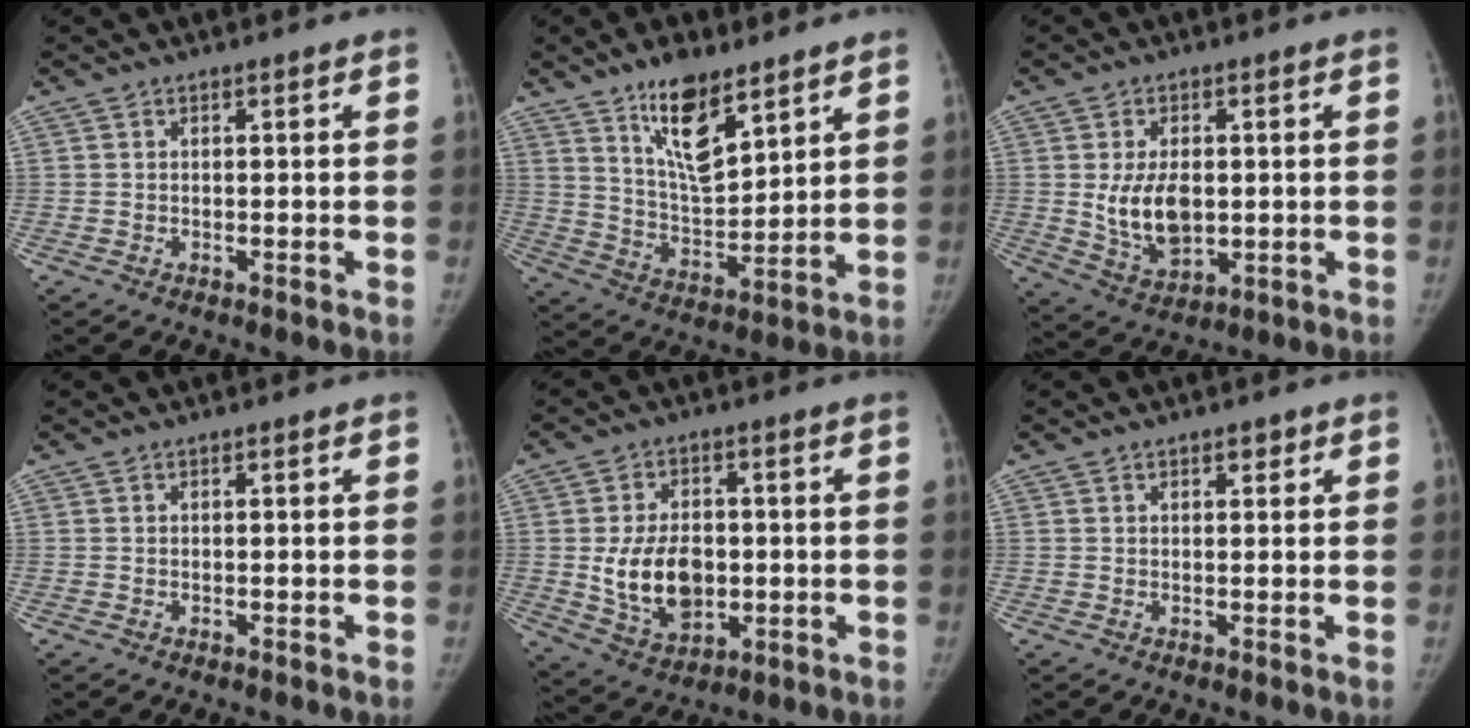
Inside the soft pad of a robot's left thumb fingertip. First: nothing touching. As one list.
[{"total": 13.0, "force": [8.3, 5.0, 8.6], "torque": [-0.123, -0.060, 0.154]}, {"total": 9.8, "force": [0.4, 6.1, 7.7], "torque": [-0.120, -0.012, 0.020]}, {"total": 0.0}, {"total": 12.4, "force": [-0.7, 8.5, 9.0], "torque": [-0.129, -0.004, 0.002]}, {"total": 1.6, "force": [1.0, 0.9, 0.9], "torque": [-0.002, -0.003, 0.012]}]